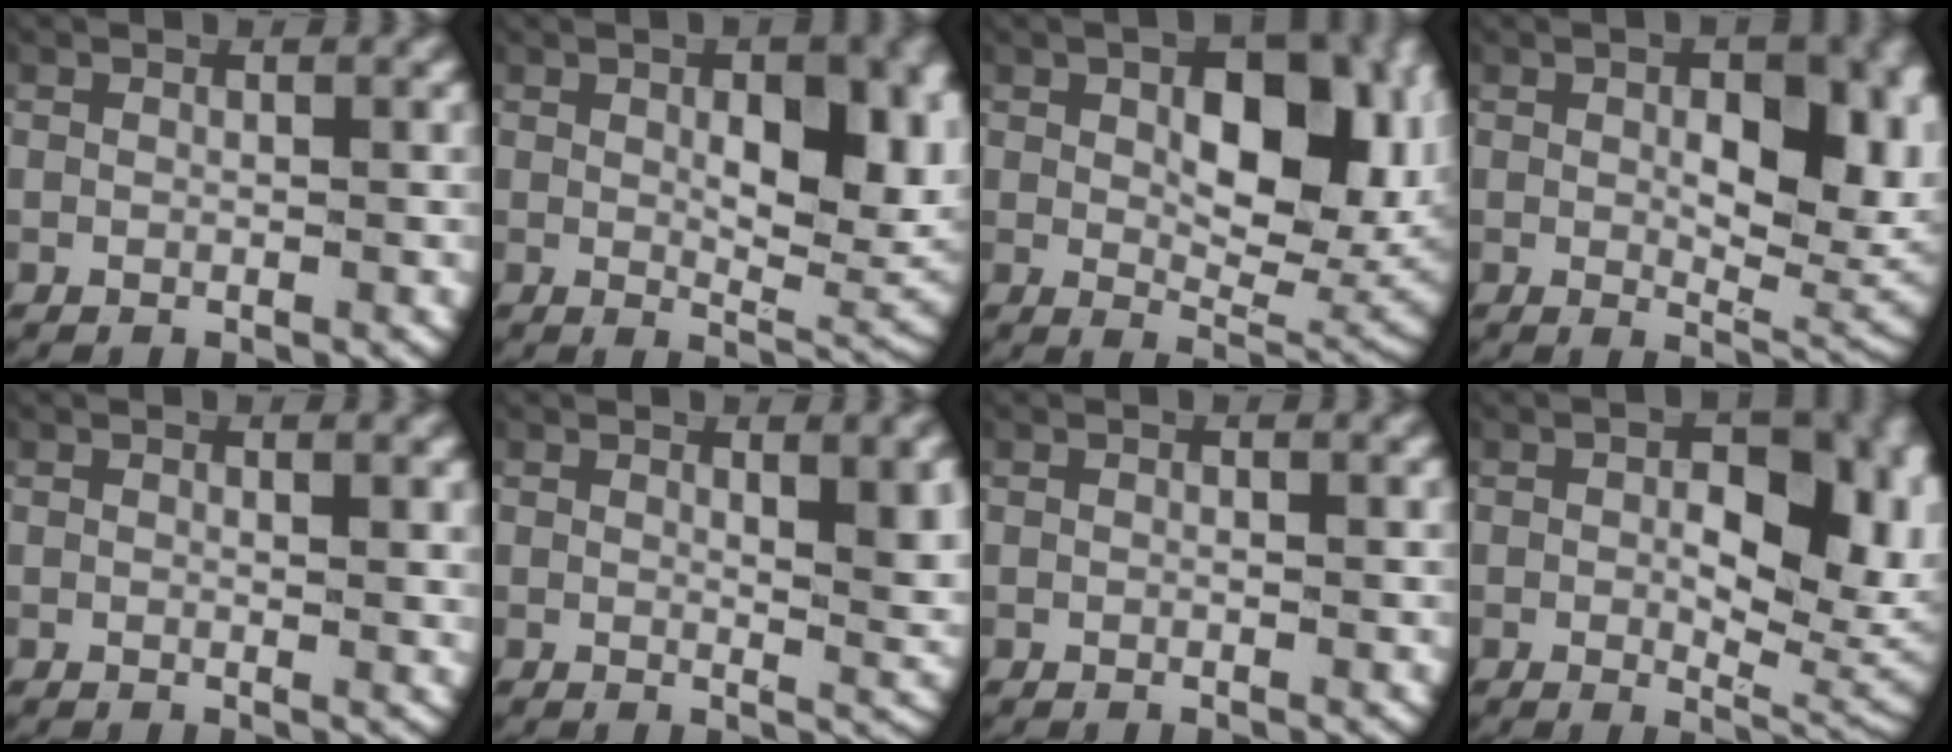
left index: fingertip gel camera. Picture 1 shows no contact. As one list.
[{"total": 6.2, "force": [1.3, 2.6, 5.5], "torque": [-0.088, -0.017, 0.024]}, {"total": 9.0, "force": [2.1, 4.9, 7.3], "torque": [-0.118, -0.024, 0.038]}, {"total": 6.9, "force": [1.2, 3.3, 5.9], "torque": [-0.087, -0.020, 0.022]}, {"total": 0.8, "force": [0.5, -0.1, 0.6], "torque": [-0.012, -0.008, 0.010]}, {"total": 3.3, "force": [1.2, 0.6, 3.0], "torque": [-0.041, -0.013, 0.022]}, {"total": 0.0}, {"total": 9.0, "force": [1.1, 5.0, 7.4], "torque": [-0.090, -0.009, 0.011]}]